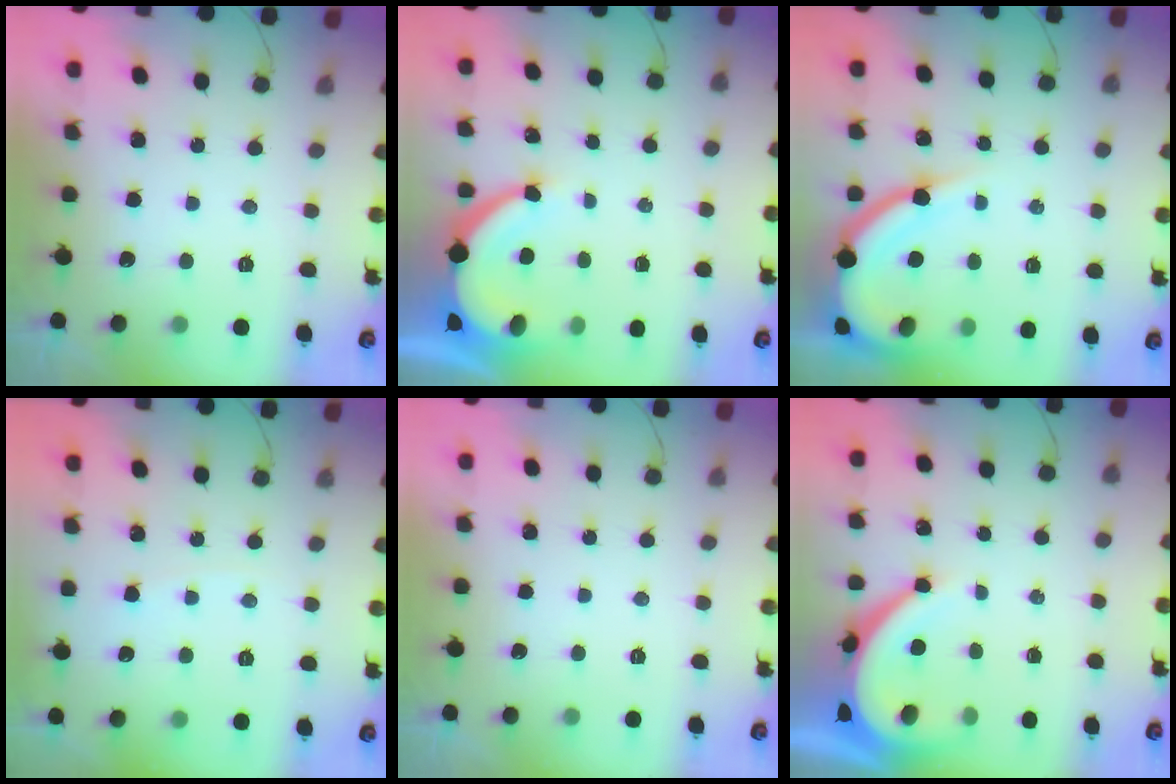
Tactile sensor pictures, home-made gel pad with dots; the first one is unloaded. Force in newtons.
{"total": 8.7, "press": 8.6, "slide": 1.2}
{"total": 12.6, "press": 12.6, "slide": 1.0}
{"total": 2.3, "press": 2.3, "slide": 0.3}
{"total": 0.0}
{"total": 9.3, "press": 9.2, "slide": 1.2}